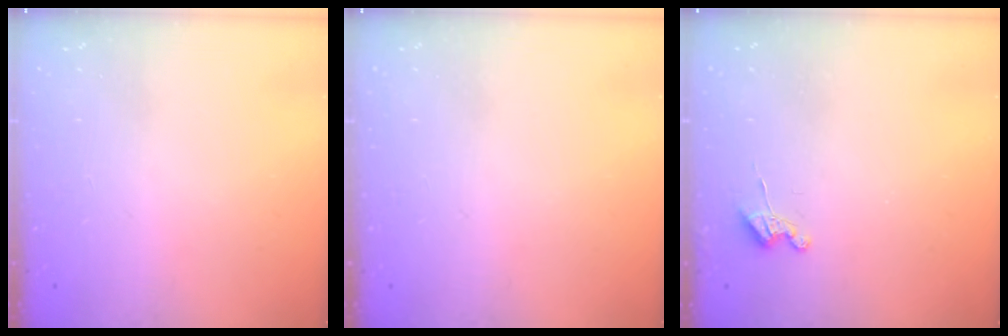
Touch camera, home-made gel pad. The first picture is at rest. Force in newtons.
{"total": 0.0}
{"total": 3.7, "press": 3.6, "slide": 0.5}